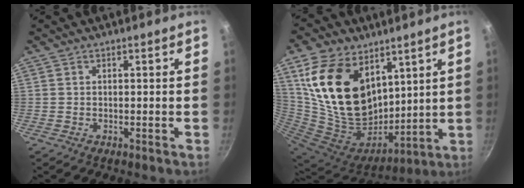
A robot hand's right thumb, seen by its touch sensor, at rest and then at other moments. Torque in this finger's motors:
{"motor_torque": [-1.92, 3.09, 1.30, 1.47, 0.22]}